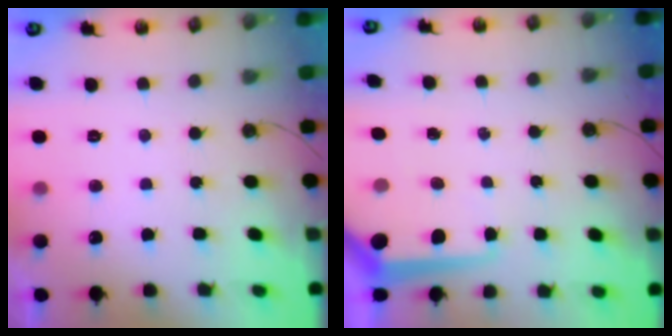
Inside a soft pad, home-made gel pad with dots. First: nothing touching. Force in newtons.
{"total": 7.7, "press": 7.6, "slide": 0.8}